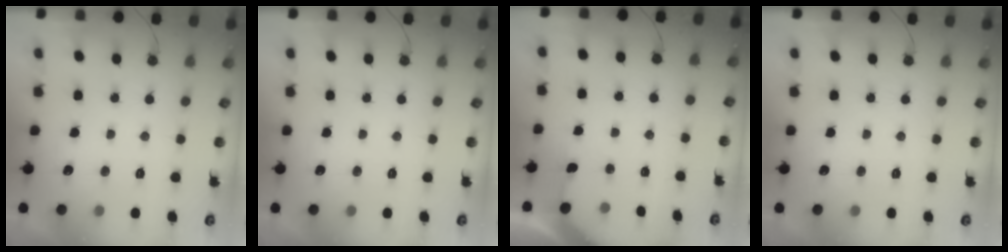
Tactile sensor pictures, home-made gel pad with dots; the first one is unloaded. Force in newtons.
{"total": 0.0}
{"total": 1.6, "press": 1.6, "slide": 0.3}
{"total": 0.0}